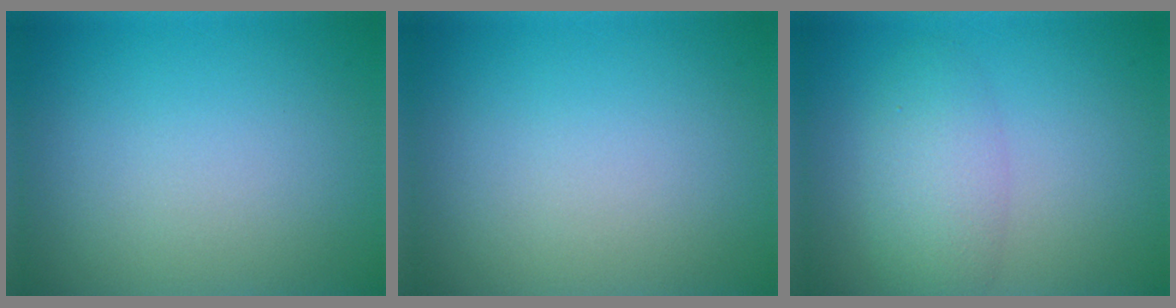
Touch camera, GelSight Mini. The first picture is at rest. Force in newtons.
{"total": 0.0}
{"total": 2.4, "press": 2.4, "slide": 0.2}